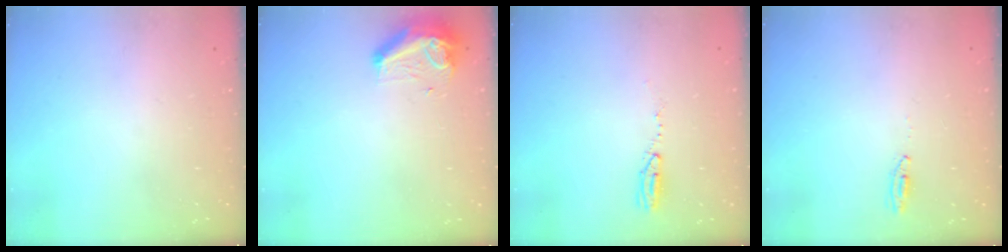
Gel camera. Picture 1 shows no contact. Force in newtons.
{"total": 8.8, "press": 8.6, "slide": 1.7}
{"total": 3.9, "press": 3.2, "slide": 2.2}
{"total": 3.0, "press": 2.8, "slide": 1.1}